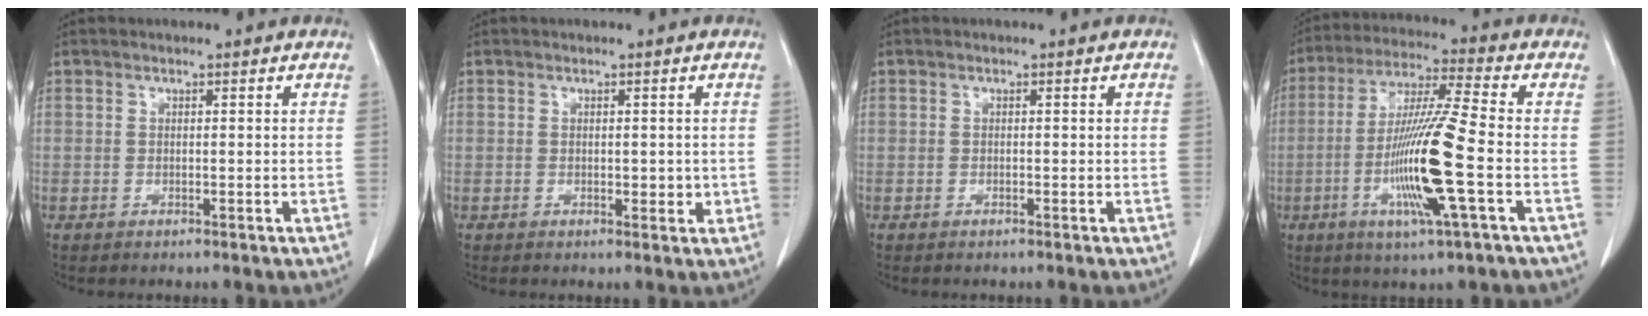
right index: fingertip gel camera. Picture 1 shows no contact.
{"total": 1.9, "force": [-0.1, 1.0, 1.6], "torque": [-0.019, -0.002, 0.003]}
{"total": 0.0}
{"total": 14.5, "force": [-3.7, -0.4, 14.0], "torque": [-0.280, -0.013, -0.076]}